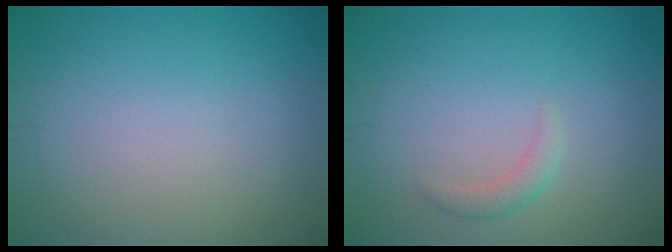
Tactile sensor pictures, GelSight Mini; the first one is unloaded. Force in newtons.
{"total": 1.2, "press": 1.2, "slide": 0.1}